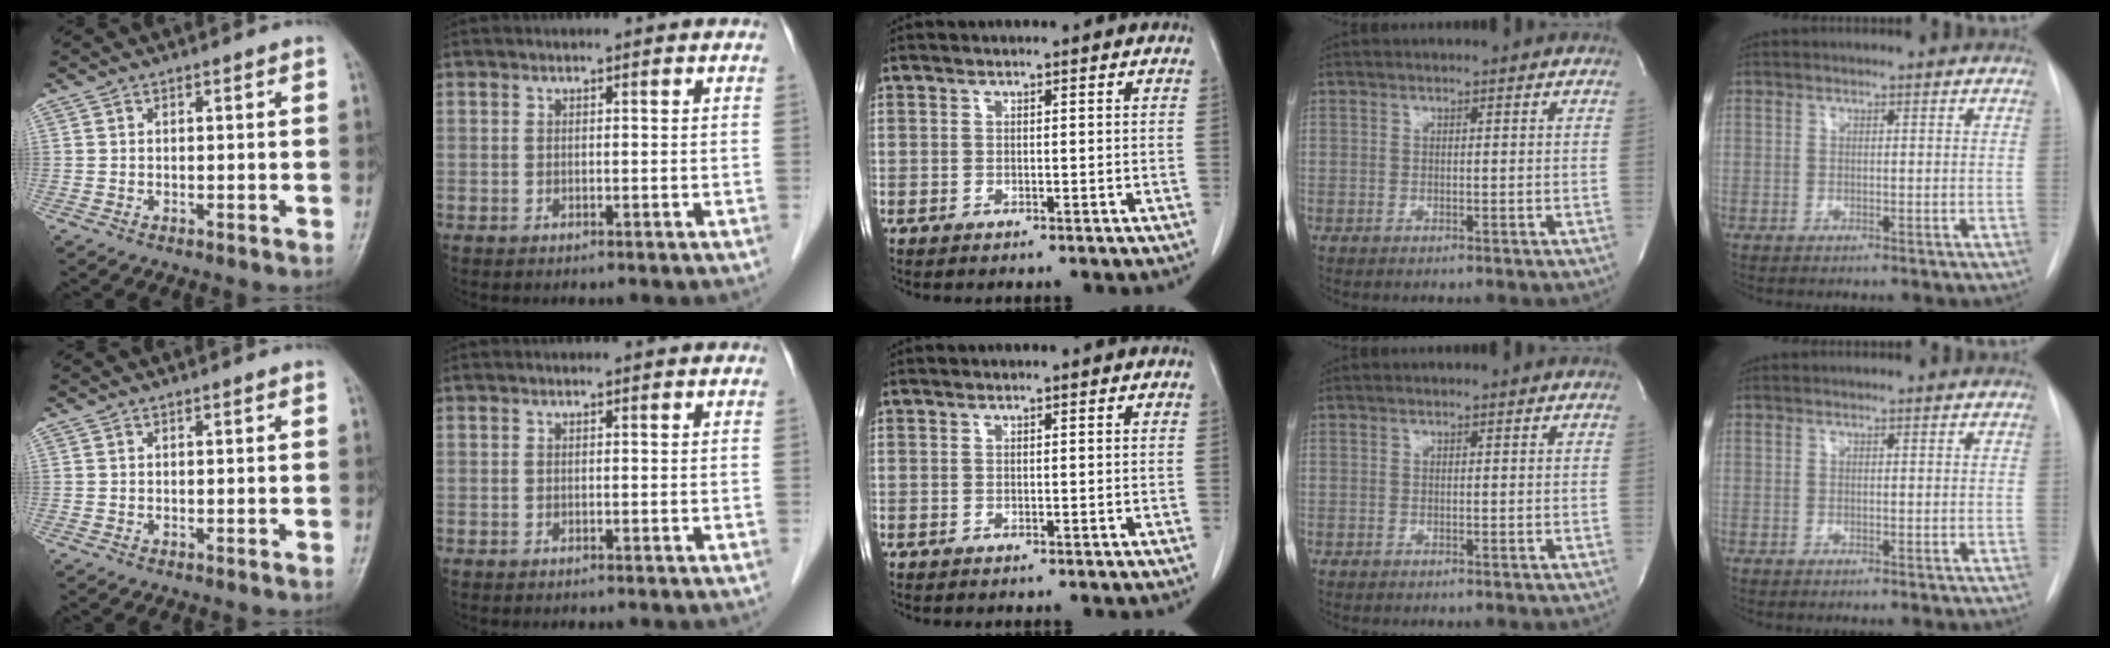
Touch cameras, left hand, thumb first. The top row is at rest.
{}